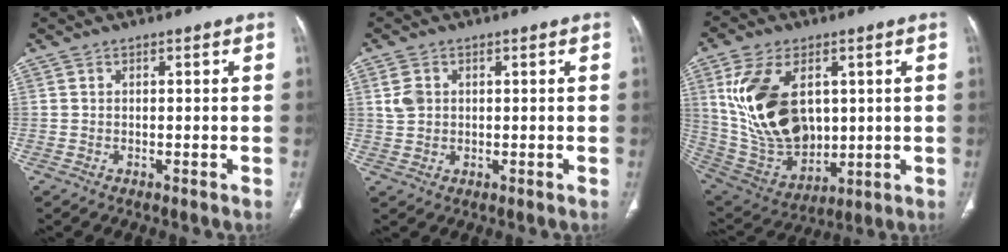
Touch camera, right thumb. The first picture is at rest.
{"total": 3.3, "force": [0.8, 2.6, 1.9], "torque": [-0.037, 0.003, 0.019]}
{"total": 20.1, "force": [4.3, 12.8, 15.0], "torque": [-0.265, -0.019, 0.105]}